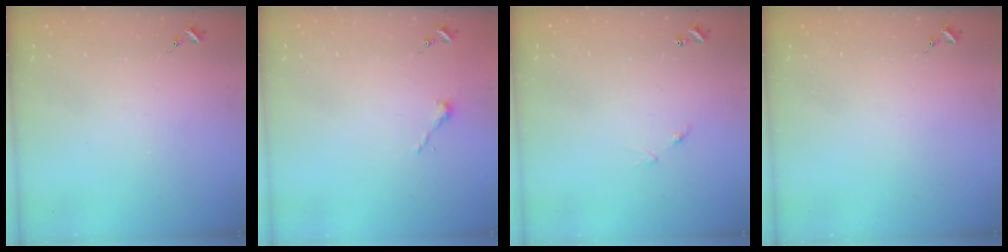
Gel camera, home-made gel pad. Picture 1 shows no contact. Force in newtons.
{"total": 2.5, "press": 2.5, "slide": 0.2}
{"total": 5.6, "press": 5.5, "slide": 0.6}
{"total": 0.0}